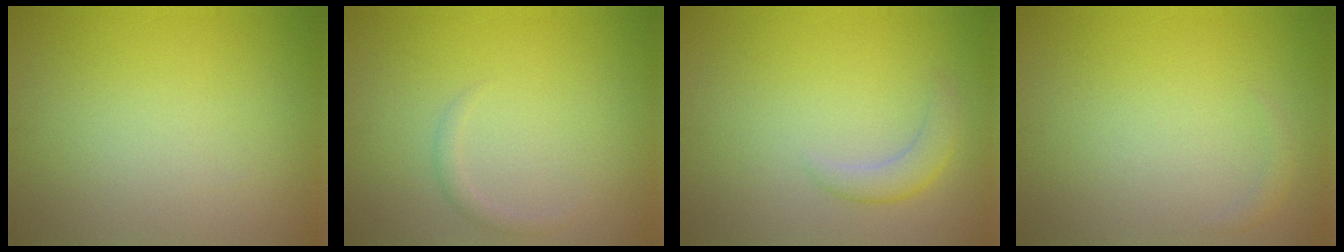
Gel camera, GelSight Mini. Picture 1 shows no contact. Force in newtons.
{"total": 0.9, "press": 0.9, "slide": 0.0}
{"total": 2.0, "press": 2.0, "slide": 0.2}
{"total": 0.7, "press": 0.7, "slide": 0.1}